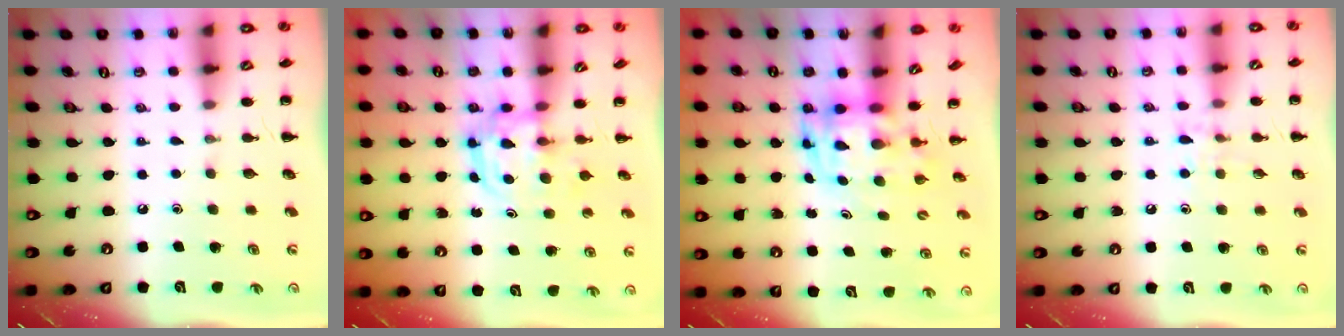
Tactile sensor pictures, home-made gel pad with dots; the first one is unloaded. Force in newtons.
{"total": 3.2, "press": 3.2, "slide": 0.4}
{"total": 3.5, "press": 3.4, "slide": 0.7}
{"total": 6.9, "press": 6.6, "slide": 1.8}